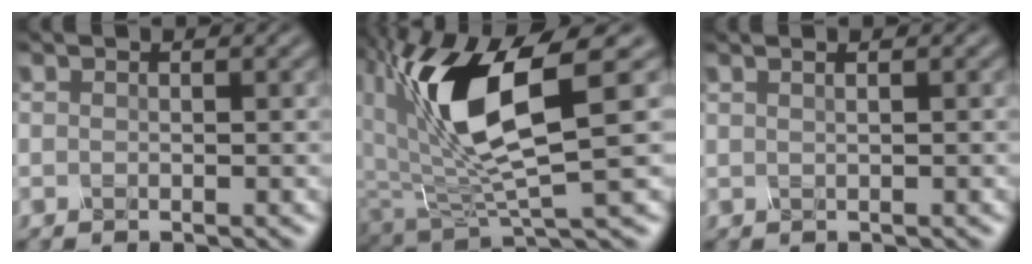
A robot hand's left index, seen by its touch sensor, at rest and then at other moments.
{"total": 8.8, "force": [2.6, 3.0, 7.8], "torque": [-0.171, -0.005, 0.058]}
{"total": 1.8, "force": [1.1, 0.8, 1.2], "torque": [-0.006, 0.016, -0.010]}